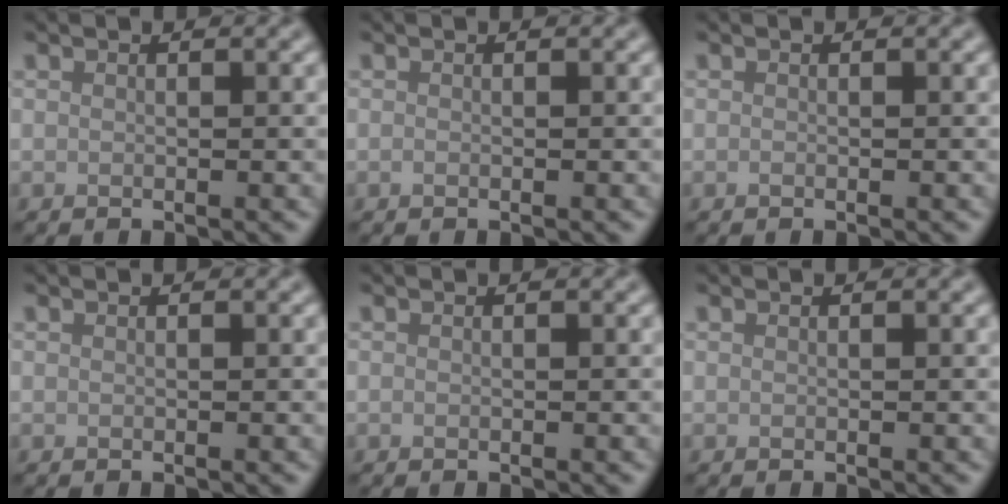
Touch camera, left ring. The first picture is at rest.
{"total": 0.0}
{"total": 0.0}
{"total": 0.0}
{"total": 0.0}
{"total": 0.0}